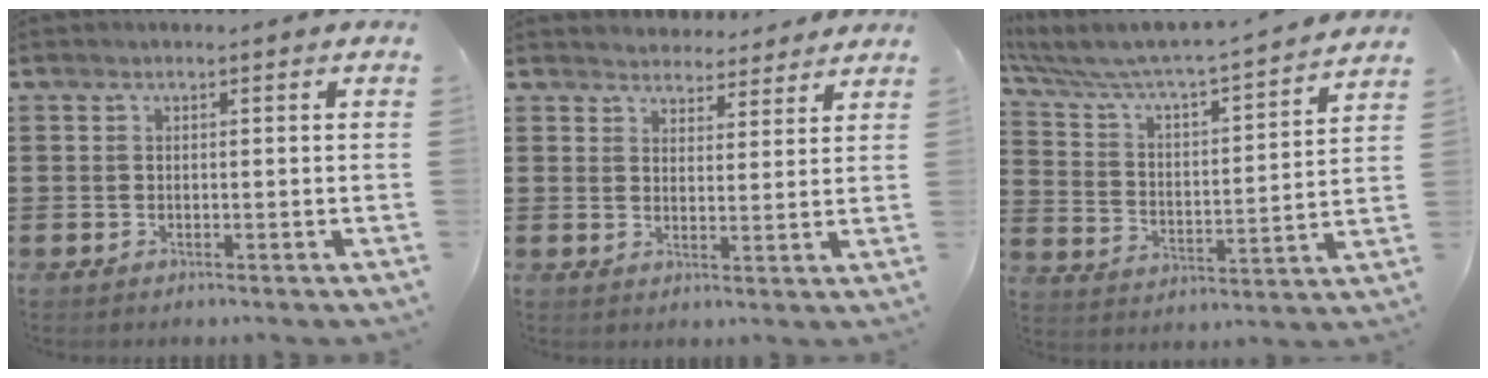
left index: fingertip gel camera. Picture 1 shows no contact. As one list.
[{"total": 3.8, "force": [3.7, 0.8, -0.4], "torque": [-0.008, -0.016, 0.067]}, {"total": 4.3, "force": [4.1, 0.3, 1.3], "torque": [-0.051, -0.043, 0.058]}]